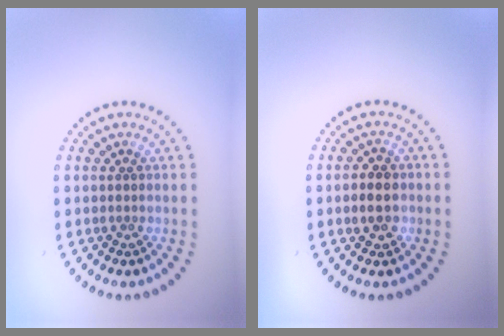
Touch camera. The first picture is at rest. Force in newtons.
{"total": 2.6, "press": 2.5, "slide": 0.5}